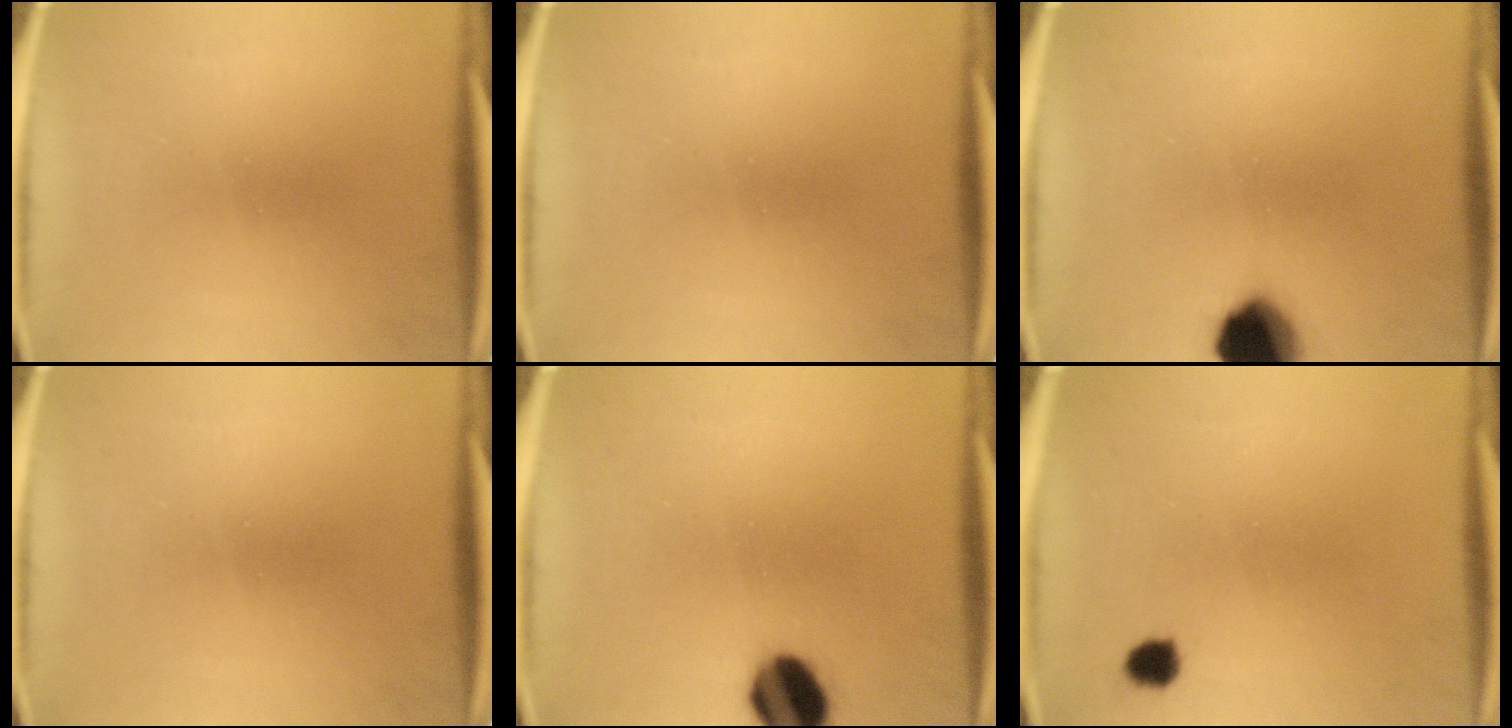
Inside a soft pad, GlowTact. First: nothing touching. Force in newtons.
{"total": 0.0}
{"total": 12.3}
{"total": 0.0}
{"total": 10.1}
{"total": 2.4}